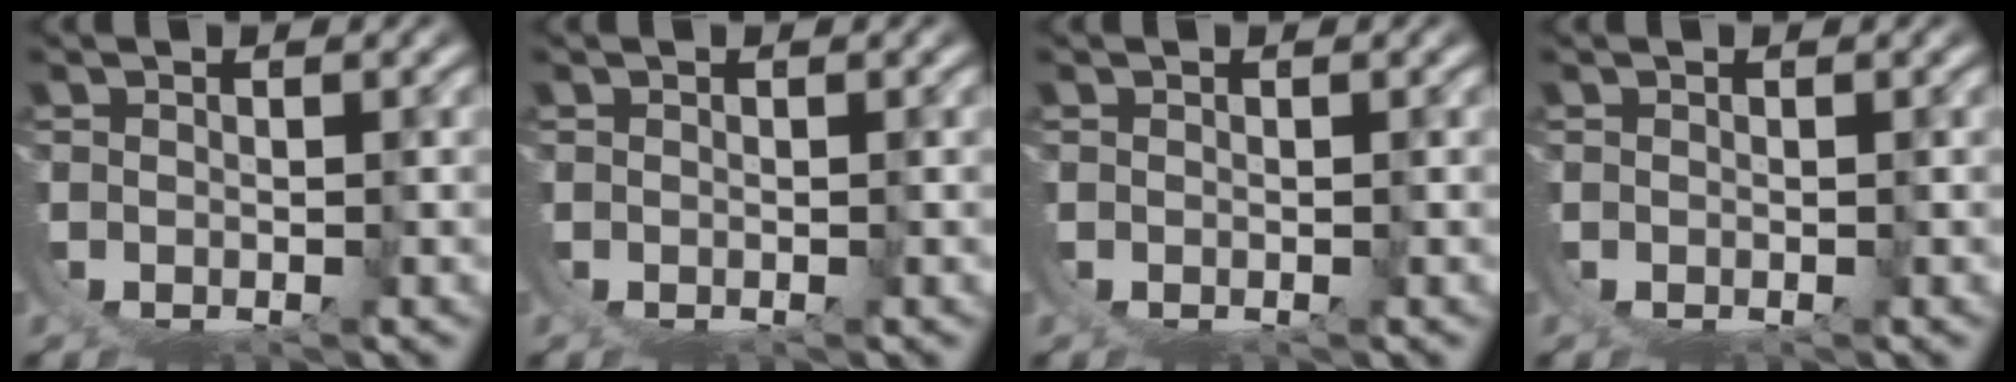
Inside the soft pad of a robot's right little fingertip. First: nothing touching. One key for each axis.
{"total": 0.0}
{"total": 0.0}
{"total": 0.0}